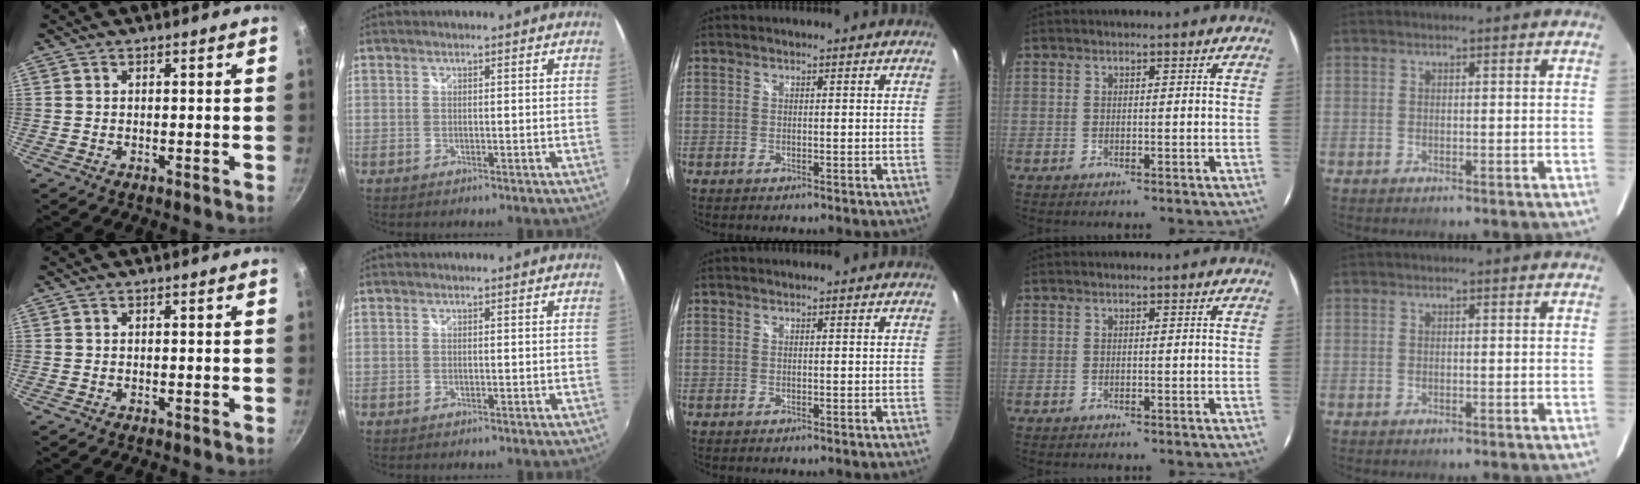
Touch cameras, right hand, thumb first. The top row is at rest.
{}